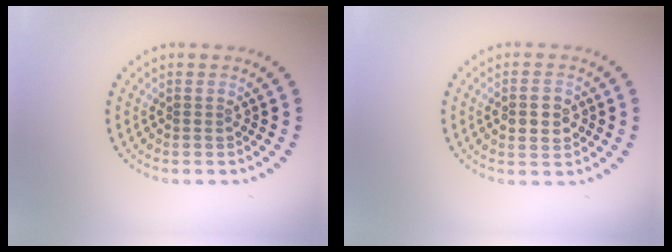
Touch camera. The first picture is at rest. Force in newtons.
{"total": 2.4, "press": 2.4, "slide": 0.1}